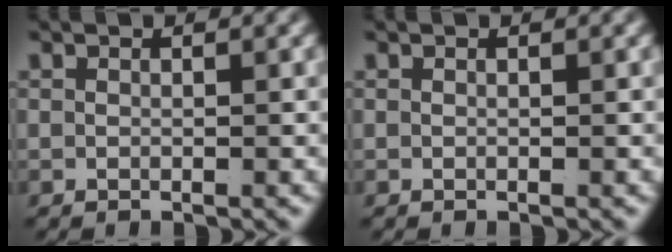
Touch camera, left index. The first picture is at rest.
{"total": 0.0}